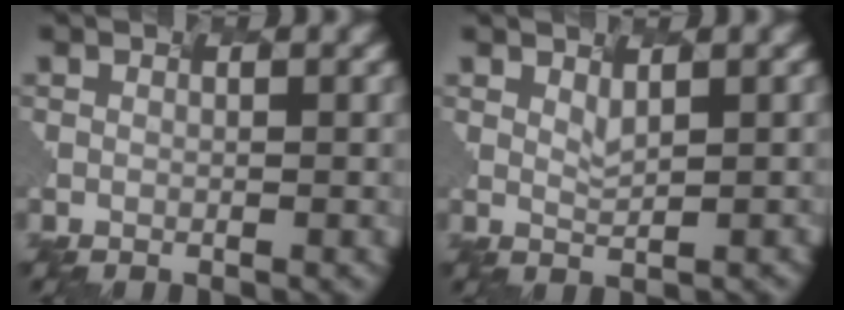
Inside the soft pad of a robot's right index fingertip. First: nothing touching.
{"total": 0.7, "force": [0.6, 0.0, 0.4], "torque": [-0.010, 0.000, 0.021]}